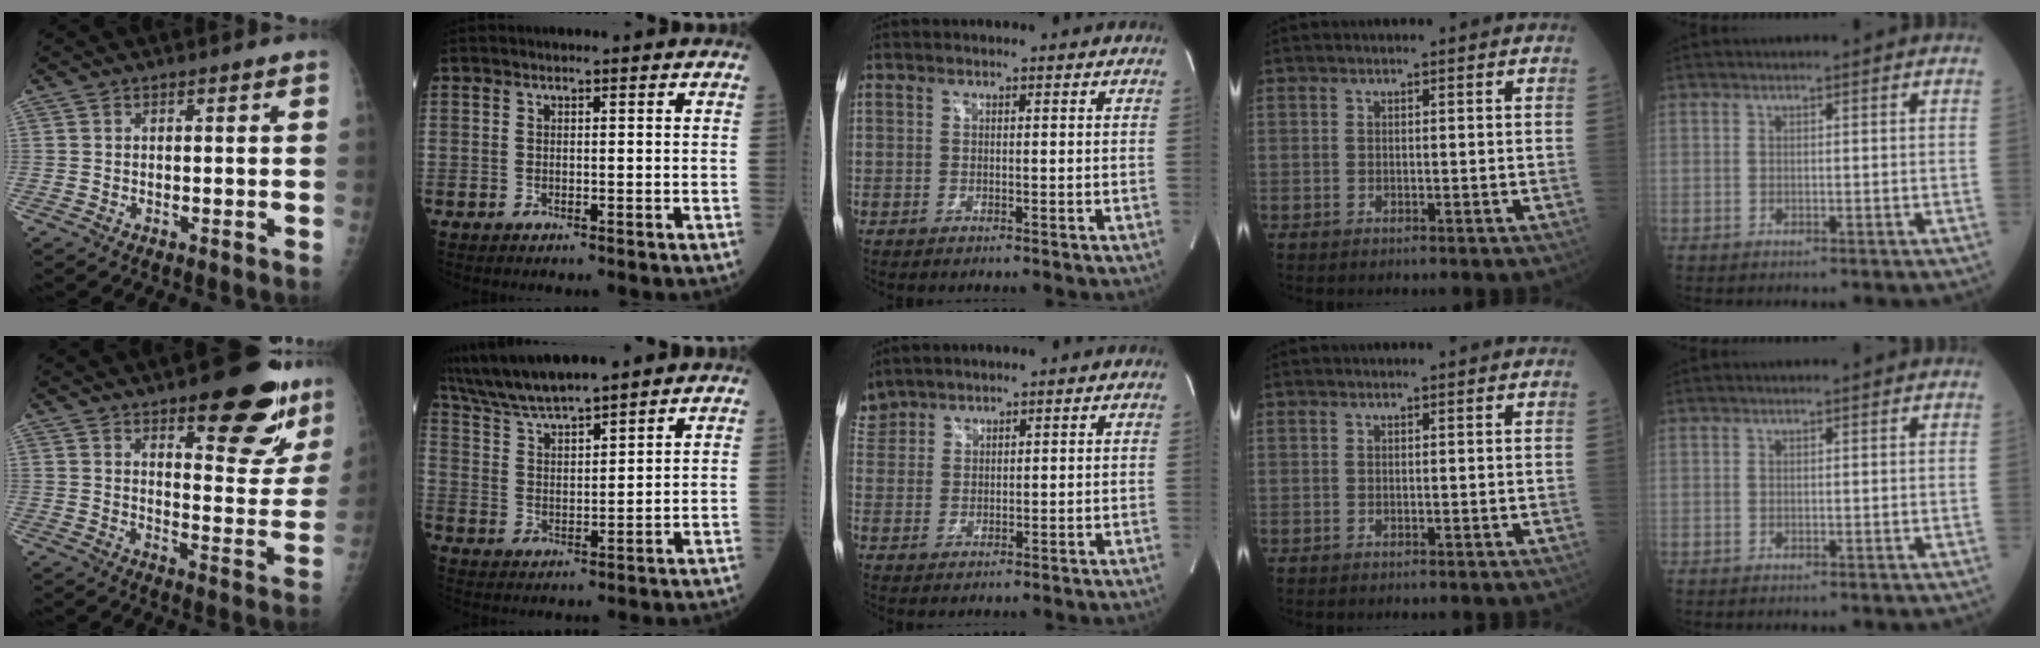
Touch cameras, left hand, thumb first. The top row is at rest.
{"thumb": {"total": 18.5, "force": [11.7, 6.5, 12.8], "torque": [-0.112, -0.074, 0.158]}, "index": {"total": 9.7, "force": [8.7, 0.3, 4.3], "torque": [-0.089, 0.018, 0.169]}, "middle": {"total": 4.1, "force": [3.8, 1.6, -0.1], "torque": [-0.006, 0.017, 0.083]}}